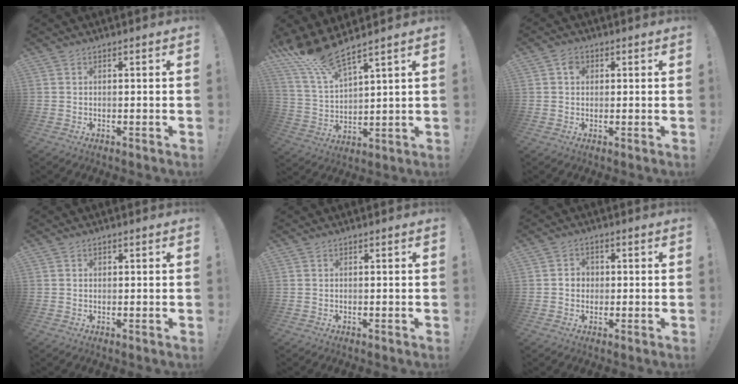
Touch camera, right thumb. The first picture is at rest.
{"total": 11.6, "force": [10.3, 1.4, 5.1], "torque": [-0.116, -0.064, 0.185]}
{"total": 2.4, "force": [0.4, 2.2, 1.1], "torque": [-0.015, 0.004, 0.005]}
{"total": 0.6, "force": [0.3, 0.6, 0.1], "torque": [0.001, 0.001, 0.004]}
{"total": 0.0}
{"total": 3.5, "force": [-0.4, 3.2, 1.5], "torque": [-0.029, 0.010, -0.007]}